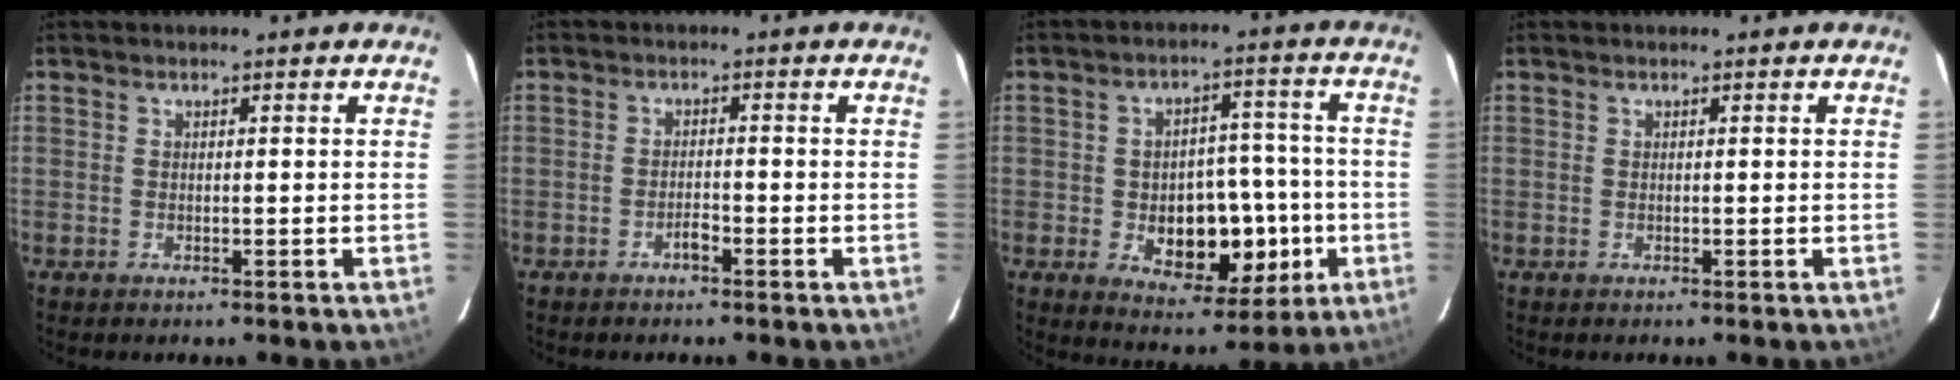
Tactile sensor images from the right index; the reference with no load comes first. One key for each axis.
{"total": 1.6, "fx": -1.1, "fy": 0.4, "fz": 1.0, "tx": -0.017, "ty": 0.003, "tz": -0.020}
{"total": 12.5, "fx": -2.7, "fy": 7.1, "fz": 9.8, "tx": -0.134, "ty": 0.020, "tz": -0.026}
{"total": 0.0}